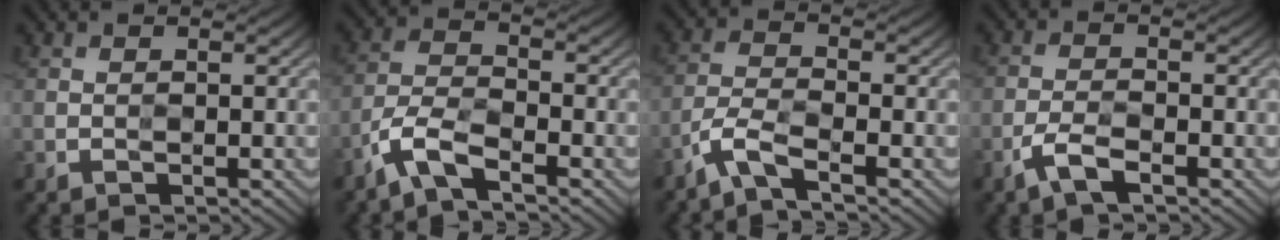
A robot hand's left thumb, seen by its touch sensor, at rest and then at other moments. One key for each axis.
{"total": 5.5, "fx": -4.0, "fy": 1.5, "fz": 3.6, "tx": -0.081, "ty": -0.003, "tz": -0.094}
{"total": 4.2, "fx": -3.1, "fy": 0.7, "fz": 2.8, "tx": -0.063, "ty": -0.002, "tz": -0.081}
{"total": 3.6, "fx": -2.3, "fy": 1.0, "fz": 2.5, "tx": -0.061, "ty": 0.001, "tz": -0.054}